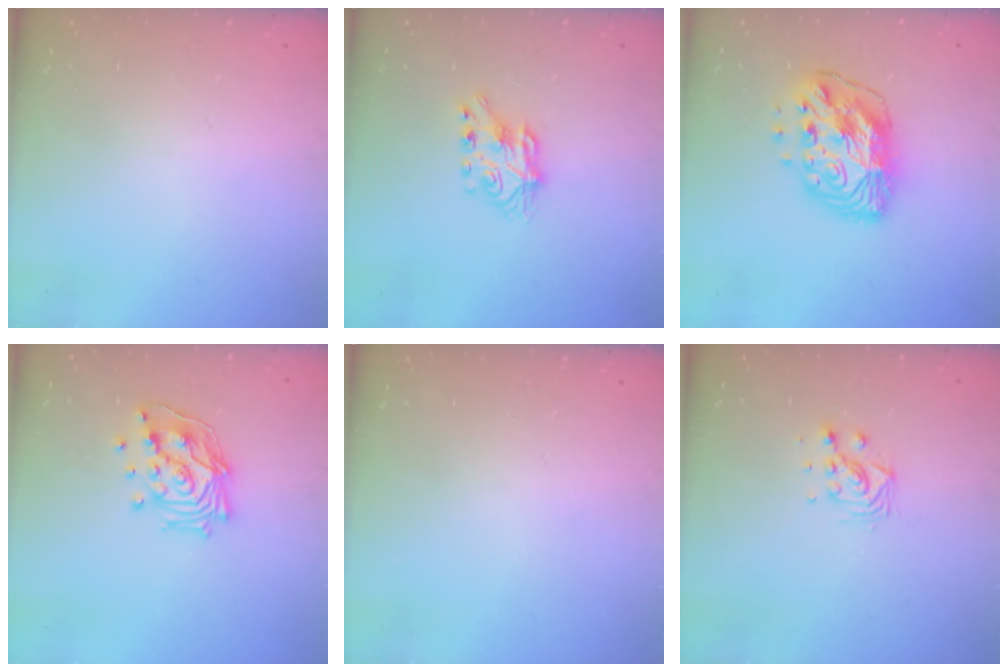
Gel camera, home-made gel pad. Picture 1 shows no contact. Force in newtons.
{"total": 6.9, "press": 6.9, "slide": 0.5}
{"total": 13.1, "press": 13.0, "slide": 1.6}
{"total": 14.9, "press": 14.8, "slide": 1.4}
{"total": 0.0}
{"total": 7.3, "press": 7.3, "slide": 0.5}